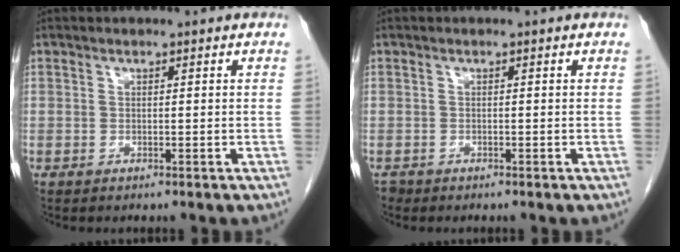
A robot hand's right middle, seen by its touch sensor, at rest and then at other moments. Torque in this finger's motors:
{"motor_torque": [-0.44, 0.04, -0.01, 0.00]}